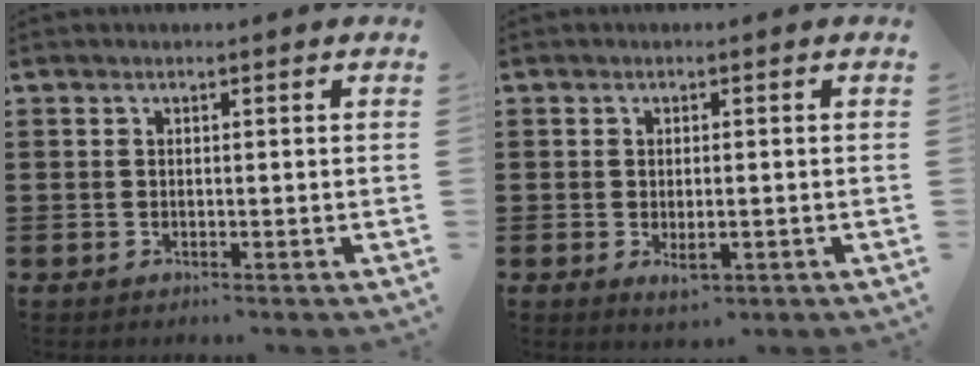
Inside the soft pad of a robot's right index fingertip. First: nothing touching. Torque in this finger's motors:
{"motor_torque": [0.73, -0.17, 0.23, 0.02]}